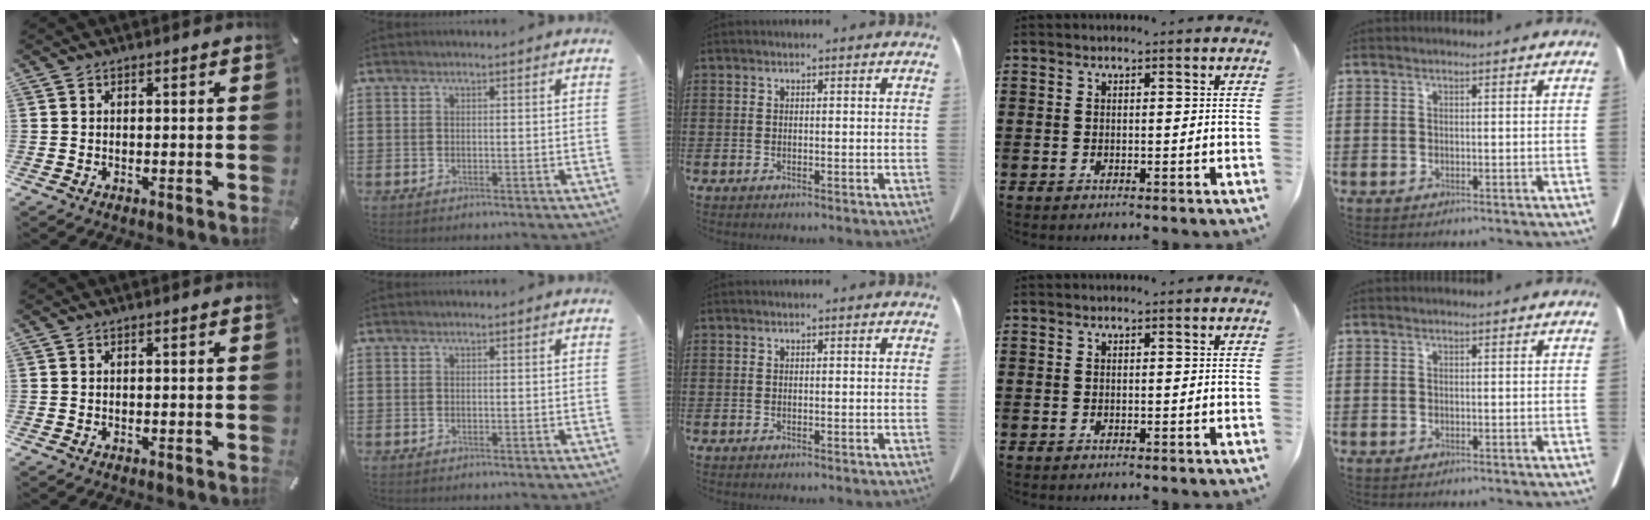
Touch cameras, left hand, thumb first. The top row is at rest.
{}